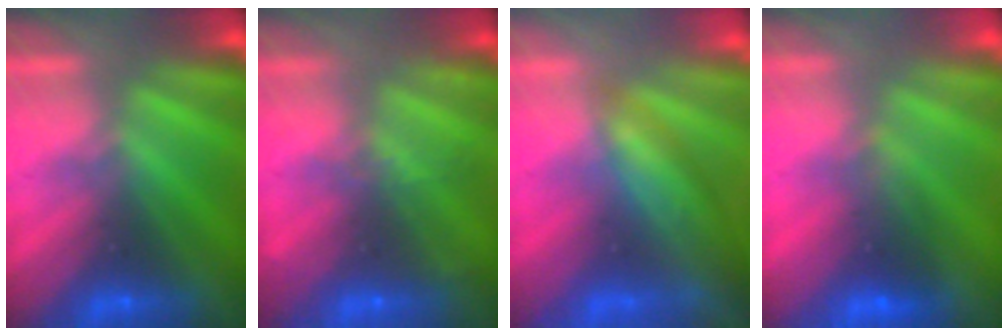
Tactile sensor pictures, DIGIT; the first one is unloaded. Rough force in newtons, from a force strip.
{"total": 2.2}
{"total": 3.9}
{"total": 1.8}